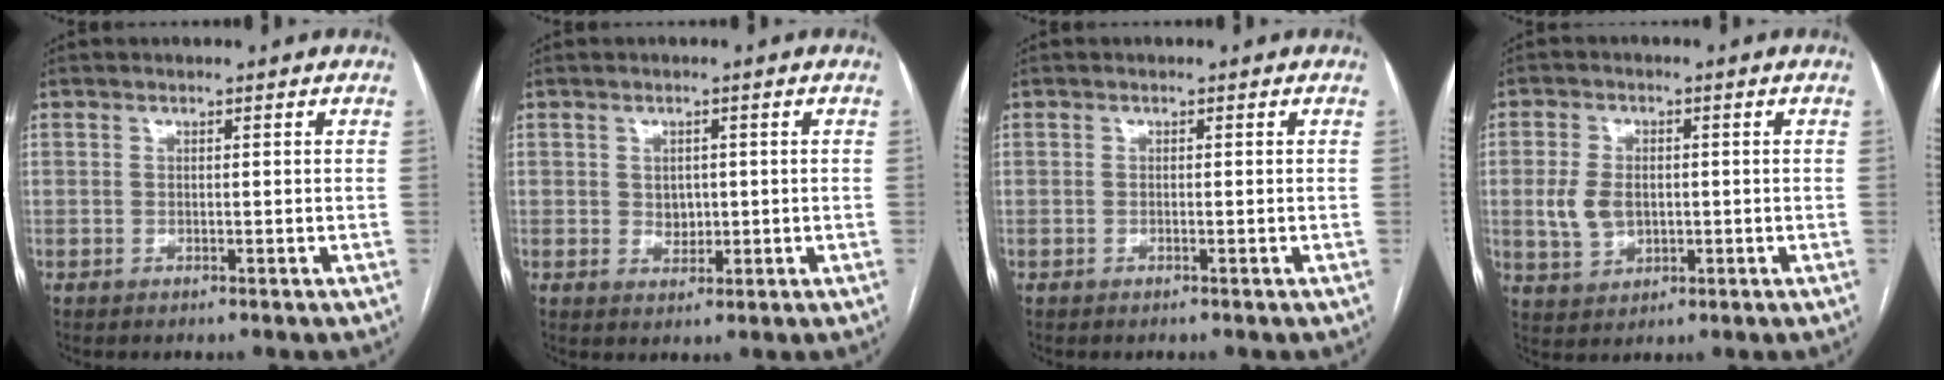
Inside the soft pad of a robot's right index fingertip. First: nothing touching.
{"total": 2.4, "force": [0.2, 1.9, 1.4], "torque": [-0.017, 0.001, 0.008]}
{"total": 0.0}
{"total": 5.7, "force": [-0.2, 4.0, 4.0], "torque": [-0.089, 0.009, 0.006]}